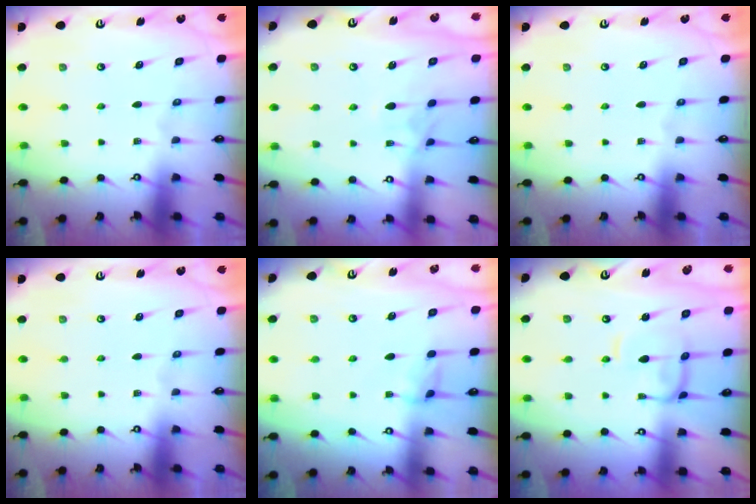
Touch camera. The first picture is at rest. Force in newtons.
{"total": 1.6, "press": 1.4, "slide": 0.8}
{"total": 0.0}
{"total": 0.0}
{"total": 2.7, "press": 2.7, "slide": 0.2}
{"total": 1.5, "press": 1.5, "slide": 0.5}